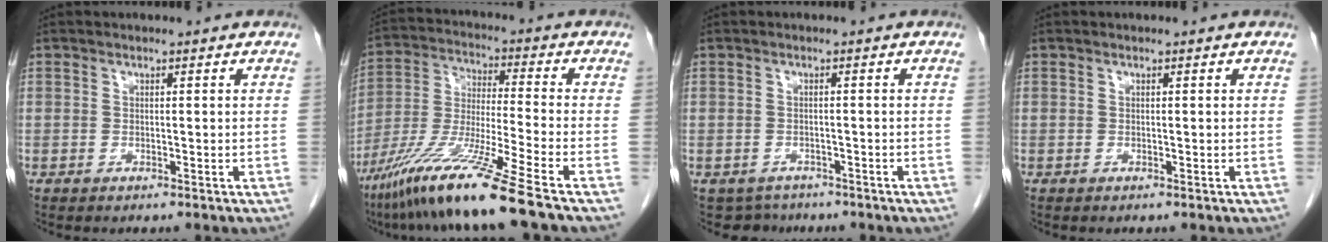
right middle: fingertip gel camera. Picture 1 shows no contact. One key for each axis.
{"total": 13.9, "fx": -9.8, "fy": -2.1, "fz": 9.6, "tx": -0.193, "ty": -0.040, "tz": -0.183}
{"total": 3.5, "fx": -2.8, "fy": 2.1, "fz": -0.4, "tx": 0.006, "ty": 0.002, "tz": -0.042}
{"total": 0.0}